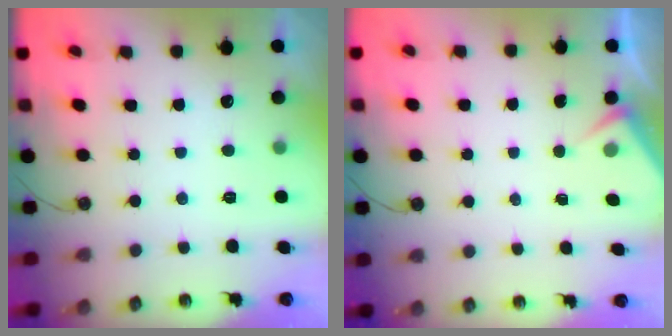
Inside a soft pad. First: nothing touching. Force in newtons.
{"total": 3.2, "press": 3.1, "slide": 0.5}